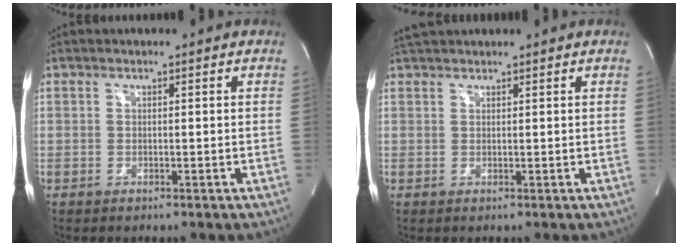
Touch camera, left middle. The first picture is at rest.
{"total": 3.4, "force": [3.2, 0.4, 1.1], "torque": [-0.024, 0.031, 0.060]}